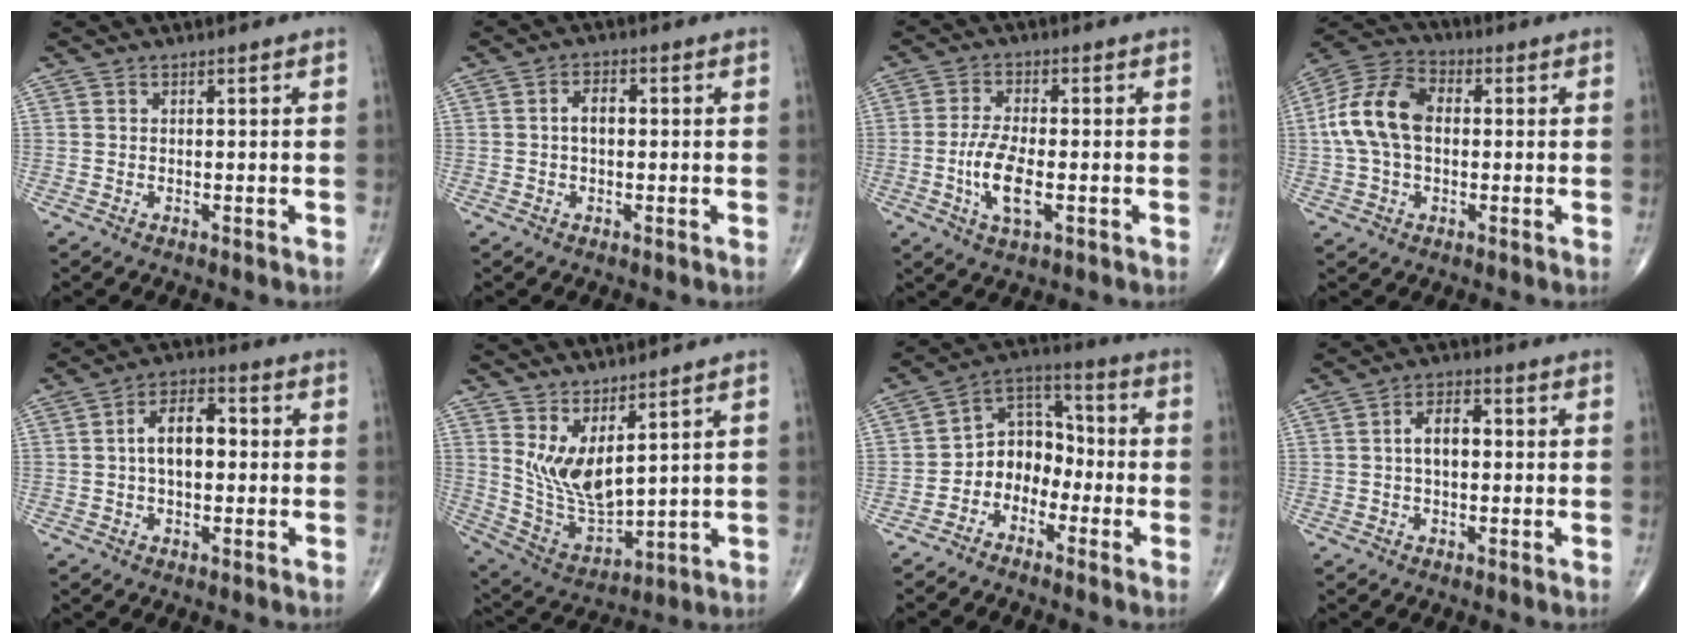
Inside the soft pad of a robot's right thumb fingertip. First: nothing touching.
{"total": 3.0, "force": [0.0, 1.8, 2.4], "torque": [-0.037, 0.012, -0.004]}
{"total": 7.7, "force": [-1.8, 2.9, 6.8], "torque": [-0.141, 0.002, -0.033]}
{"total": 13.1, "force": [0.6, 8.6, 9.9], "torque": [-0.196, 0.033, 0.003]}
{"total": 8.3, "force": [0.3, 4.8, 6.8], "torque": [-0.102, 0.025, -0.004]}
{"total": 10.1, "force": [4.6, 4.0, 8.1], "torque": [-0.150, -0.049, 0.109]}
{"total": 8.9, "force": [-3.2, 7.1, 4.4], "torque": [-0.035, 0.062, -0.077]}
{"total": 5.4, "force": [0.1, 3.2, 4.4], "torque": [-0.069, 0.019, -0.005]}